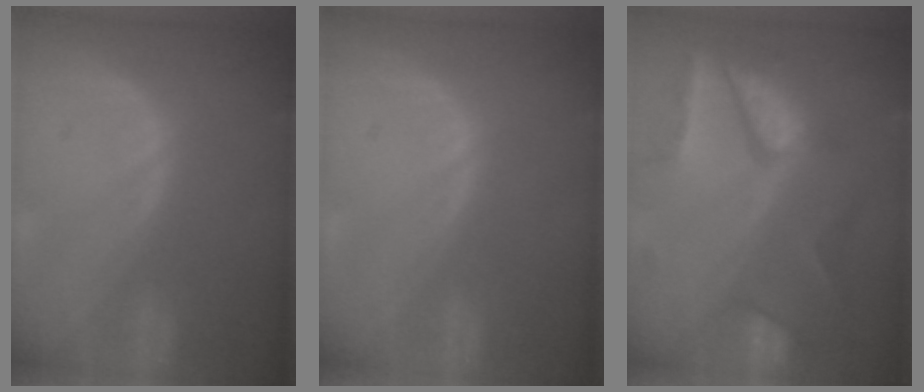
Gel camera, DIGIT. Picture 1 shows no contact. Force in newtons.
{"total": 0.0}
{"total": 10.5, "press": 8.8, "slide": 5.7}